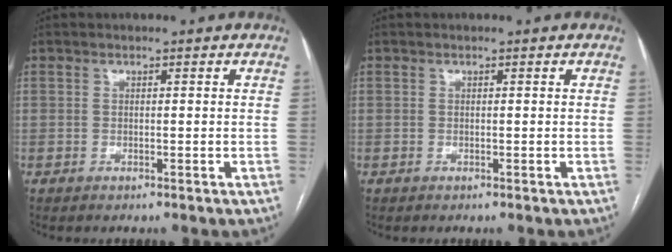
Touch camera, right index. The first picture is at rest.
{"total": 0.0}